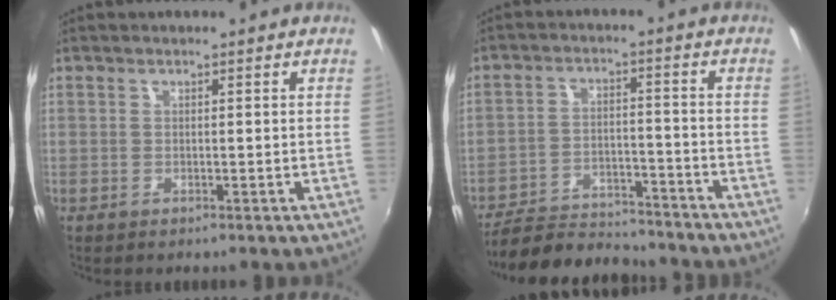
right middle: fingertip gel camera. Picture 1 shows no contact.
{"total": 14.3, "force": [-13.2, 3.0, 4.7], "torque": [-0.114, -0.008, -0.208]}